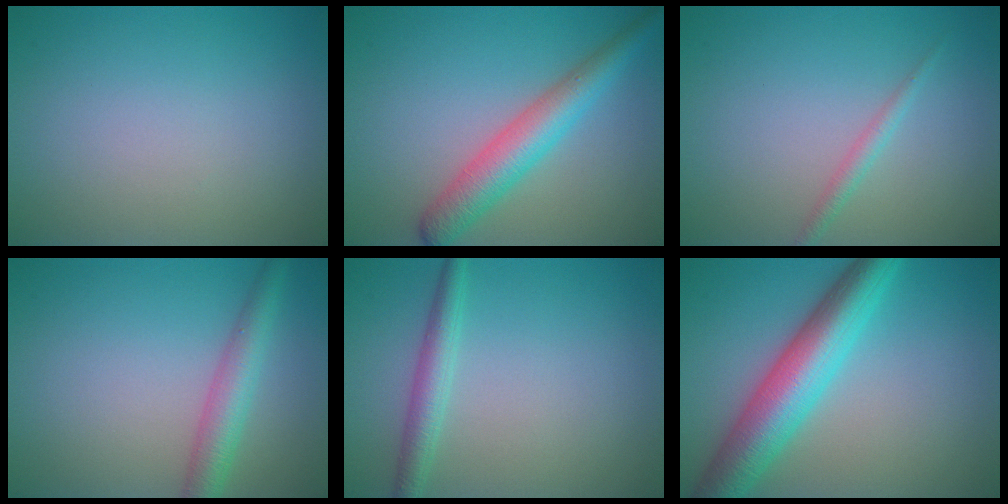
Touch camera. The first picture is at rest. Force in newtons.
{"total": 4.8, "press": 4.8, "slide": 0.1}
{"total": 1.3, "press": 1.3, "slide": 0.1}
{"total": 3.6, "press": 3.6, "slide": 0.1}
{"total": 2.4, "press": 2.4, "slide": 0.1}
{"total": 8.0, "press": 8.0, "slide": 0.2}